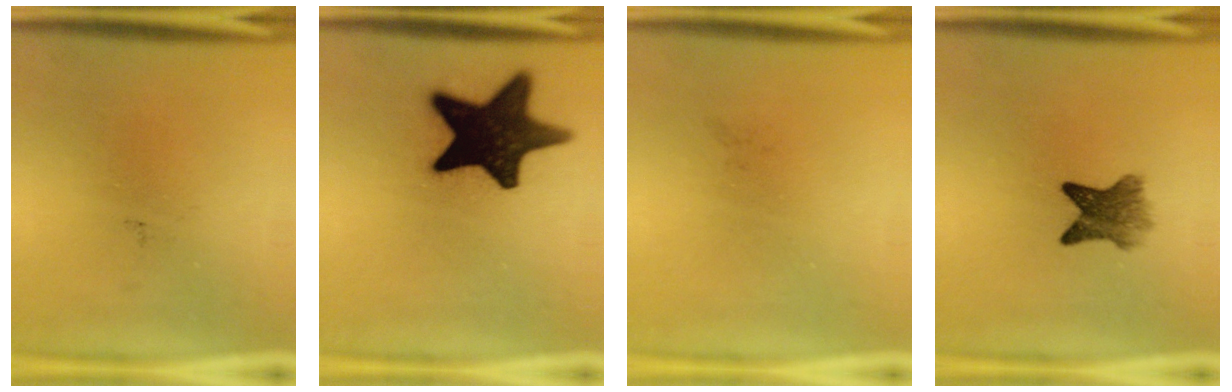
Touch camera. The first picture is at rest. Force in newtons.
{"total": 18.1}
{"total": 0.0}
{"total": 5.2}